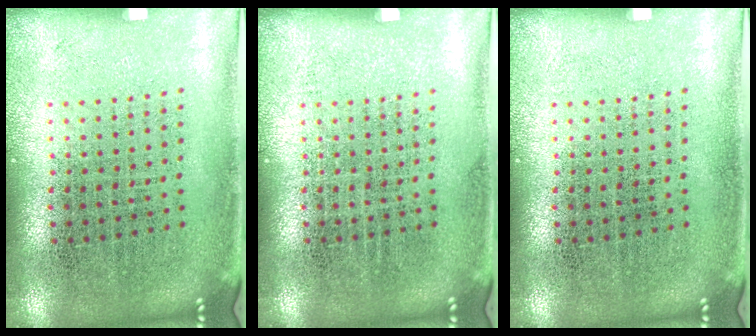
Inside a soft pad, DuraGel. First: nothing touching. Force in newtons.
{"total": 0.0}
{"total": 0.0}